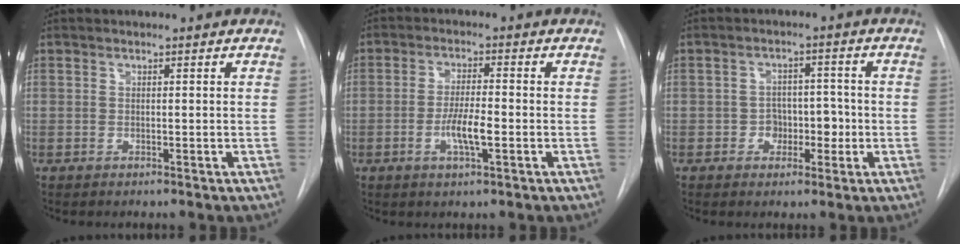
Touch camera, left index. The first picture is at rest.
{"total": 5.2, "force": [-2.0, 0.8, 4.7], "torque": [-0.091, -0.008, -0.035]}
{"total": 4.4, "force": [-1.7, 3.3, 2.4], "torque": [-0.025, 0.011, -0.024]}